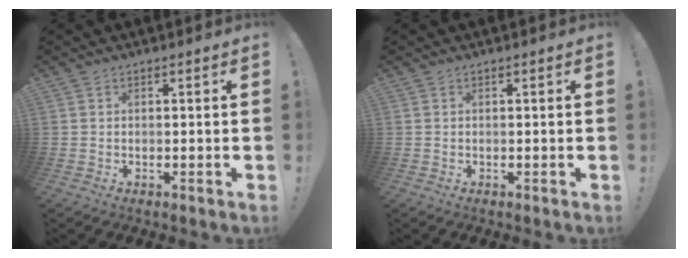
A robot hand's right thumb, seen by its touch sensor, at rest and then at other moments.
{"total": 0.0}